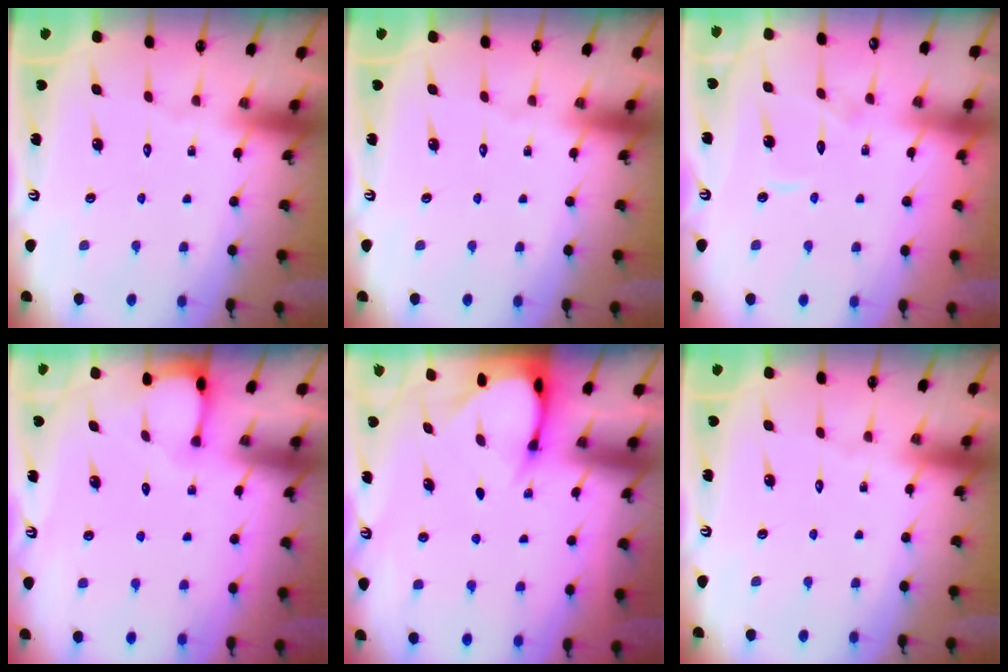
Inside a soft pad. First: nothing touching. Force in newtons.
{"total": 0.0}
{"total": 4.4, "press": 4.3, "slide": 0.5}
{"total": 2.7, "press": 2.7, "slide": 0.4}
{"total": 3.3, "press": 3.3, "slide": 0.2}
{"total": 0.0}